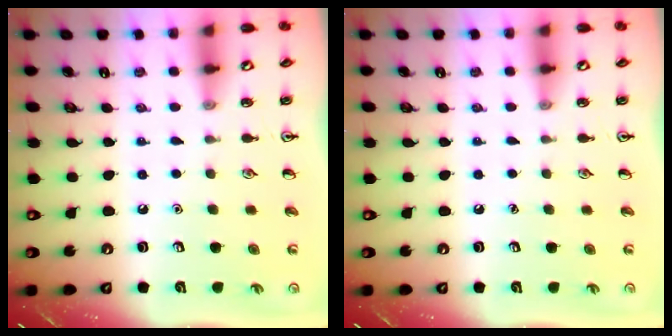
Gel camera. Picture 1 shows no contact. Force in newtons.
{"total": 0.0}